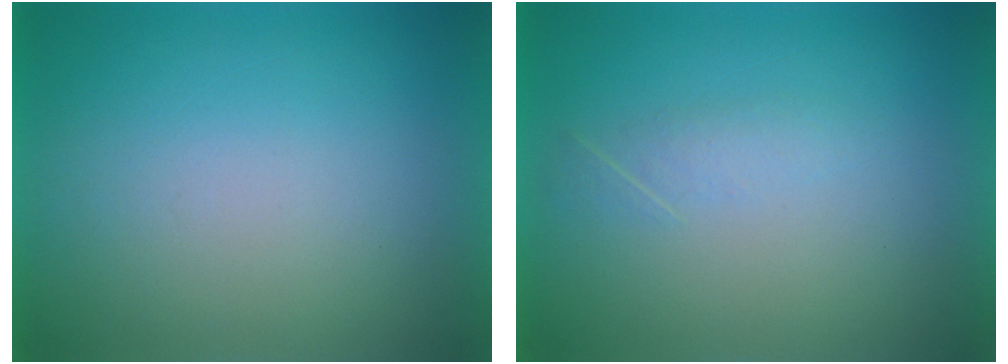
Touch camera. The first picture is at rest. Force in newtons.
{"total": 1.7}